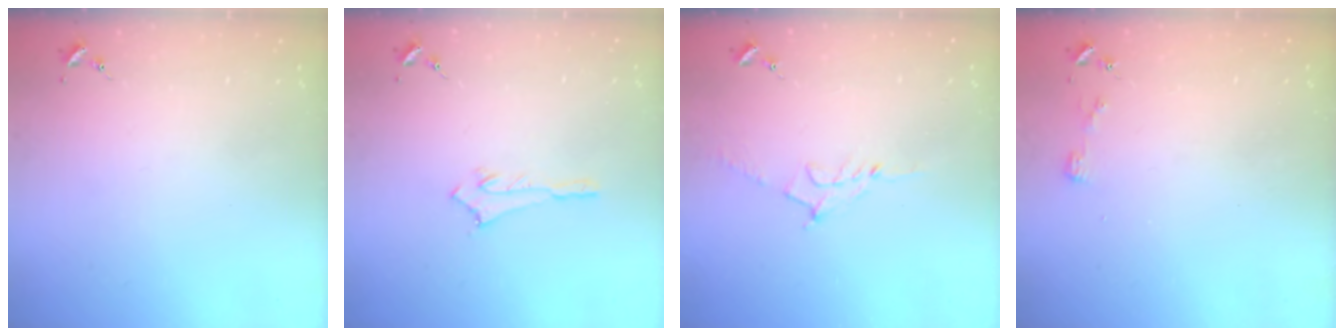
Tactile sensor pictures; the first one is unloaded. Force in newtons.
{"total": 2.9, "press": 2.9, "slide": 0.2}
{"total": 7.9, "press": 7.9, "slide": 1.0}
{"total": 3.3, "press": 3.3, "slide": 0.4}